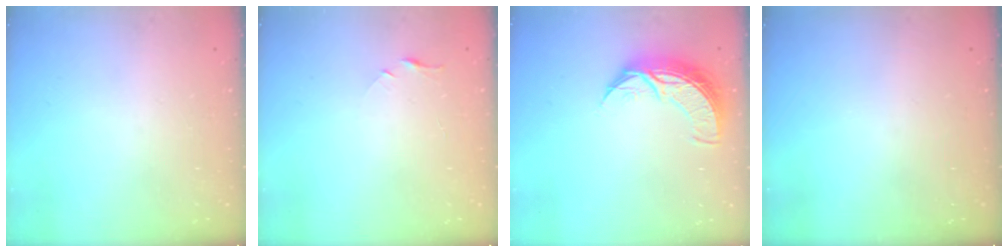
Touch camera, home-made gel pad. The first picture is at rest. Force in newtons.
{"total": 2.8, "press": 2.7, "slide": 0.4}
{"total": 9.5, "press": 9.5, "slide": 0.6}
{"total": 0.0}